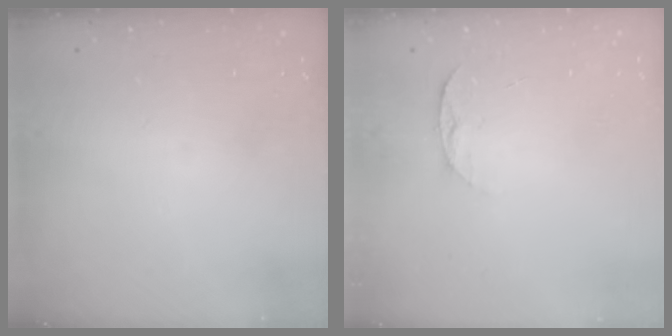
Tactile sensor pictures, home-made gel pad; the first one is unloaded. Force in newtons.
{"total": 5.2, "press": 5.2, "slide": 0.6}